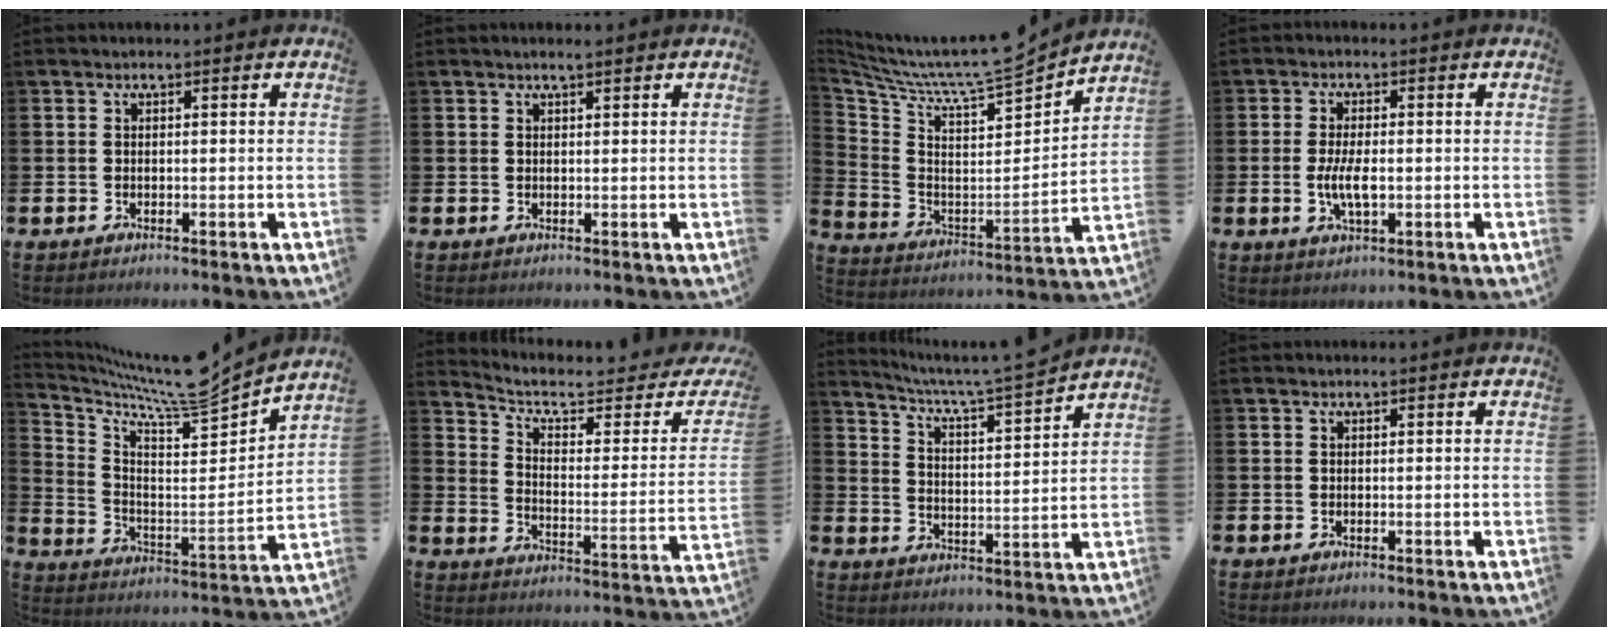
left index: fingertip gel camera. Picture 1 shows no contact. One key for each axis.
{"total": 1.1, "fx": 1.0, "fy": 0.1, "fz": 0.5, "tx": 0.001, "ty": -0.002, "tz": 0.015}
{"total": 7.7, "fx": 6.9, "fy": 0.9, "fz": 3.4, "tx": -0.104, "ty": -0.063, "tz": 0.110}
{"total": 4.4, "fx": -0.5, "fy": 2.0, "fz": 3.9, "tx": -0.071, "ty": -0.003, "tz": -0.013}
{"total": 8.4, "fx": 7.6, "fy": 1.2, "fz": 3.5, "tx": -0.090, "ty": -0.068, "tz": 0.123}
{"total": 6.3, "fx": 4.9, "fy": 2.1, "fz": 3.2, "tx": -0.083, "ty": -0.035, "tz": 0.078}
{"total": 6.9, "fx": 6.5, "fy": -0.1, "fz": 2.3, "tx": -0.067, "ty": -0.057, "tz": 0.106}
{"total": 0.0}